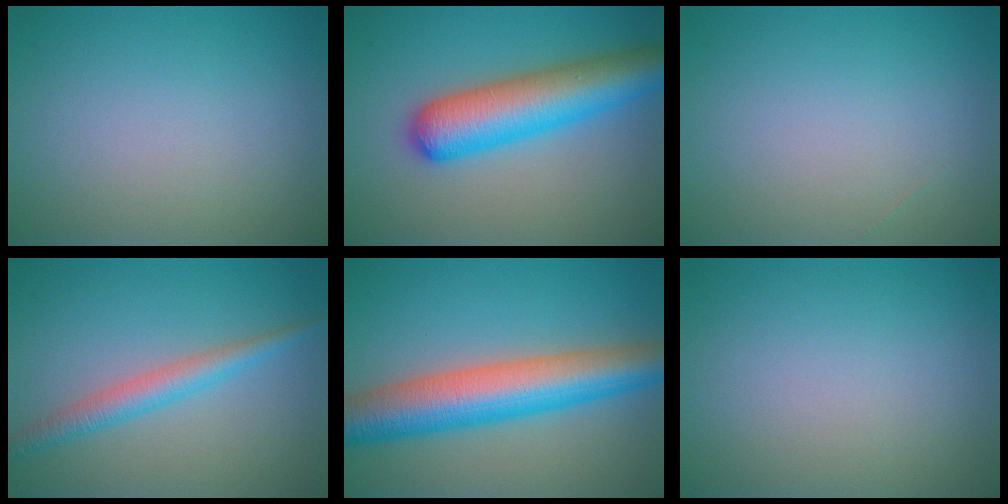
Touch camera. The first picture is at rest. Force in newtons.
{"total": 8.2, "press": 8.1, "slide": 0.3}
{"total": 0.0}
{"total": 2.9, "press": 2.9, "slide": 0.0}
{"total": 9.2, "press": 9.2, "slide": 0.2}
{"total": 0.0}